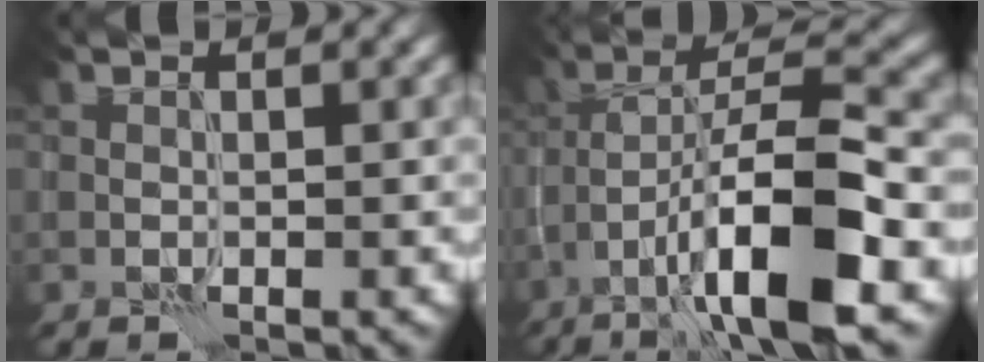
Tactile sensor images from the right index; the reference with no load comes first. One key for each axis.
{"total": 10.8, "fx": -4.9, "fy": 2.4, "fz": 9.3, "tx": -0.146, "ty": 0.019, "tz": -0.084}